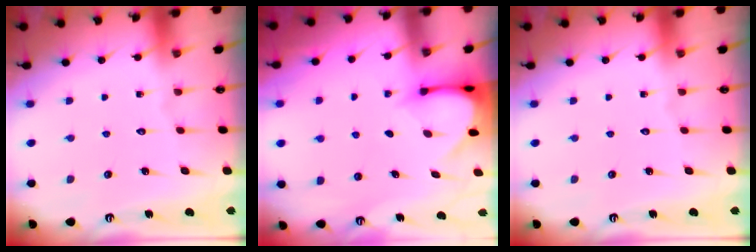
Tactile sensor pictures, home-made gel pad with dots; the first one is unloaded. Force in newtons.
{"total": 3.0, "press": 3.0, "slide": 0.3}
{"total": 0.0}